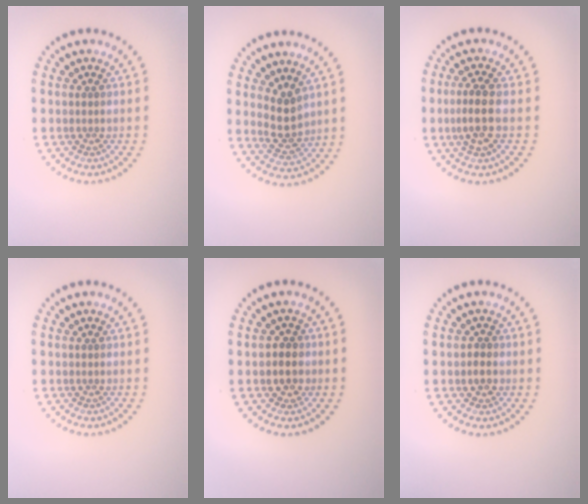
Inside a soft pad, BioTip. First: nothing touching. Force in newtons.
{"total": 2.9, "press": 2.7, "slide": 1.2}
{"total": 2.8, "press": 2.6, "slide": 1.0}
{"total": 0.0}
{"total": 1.8, "press": 1.7, "slide": 0.6}
{"total": 1.1, "press": 1.0, "slide": 0.4}